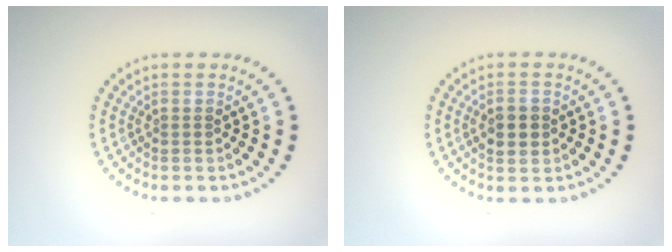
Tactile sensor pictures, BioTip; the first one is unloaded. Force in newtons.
{"total": 2.4, "press": 2.4, "slide": 0.1}